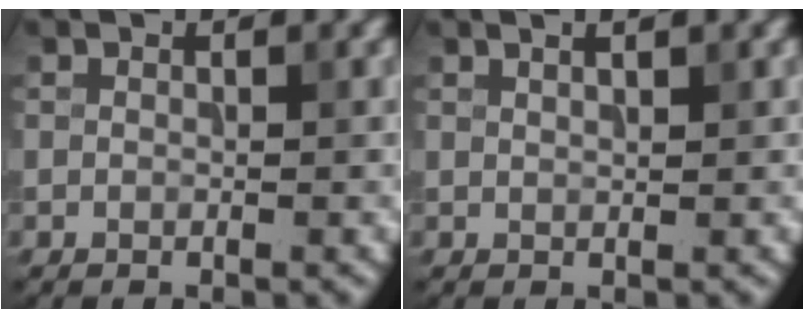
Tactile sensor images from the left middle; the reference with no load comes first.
{"total": 1.8, "force": [1.1, 0.6, 1.2], "torque": [-0.003, 0.001, 0.003]}